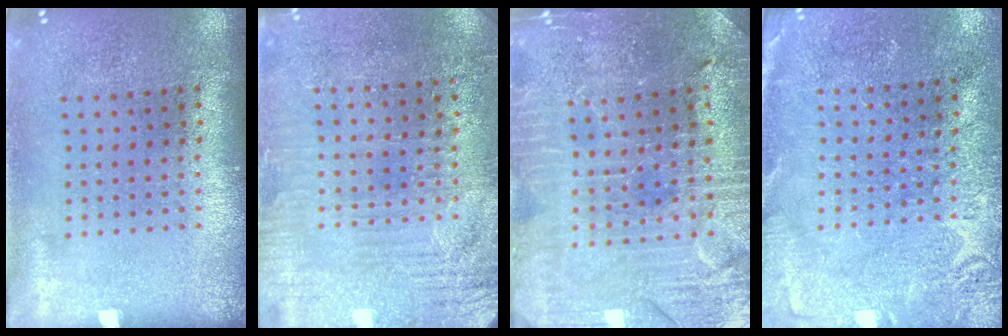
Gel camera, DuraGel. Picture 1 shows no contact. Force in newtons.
{"total": 3.2, "press": 3.1, "slide": 0.8}
{"total": 3.3, "press": 3.3, "slide": 0.5}
{"total": 2.7, "press": 2.7, "slide": 0.4}